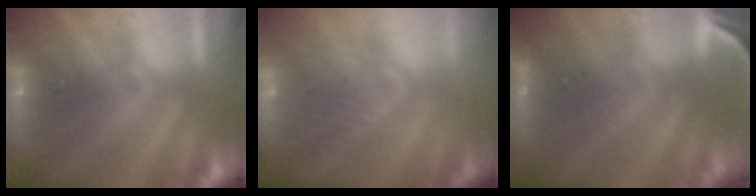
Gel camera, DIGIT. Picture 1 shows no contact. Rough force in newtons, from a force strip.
{"total": 5.9}
{"total": 7.4}